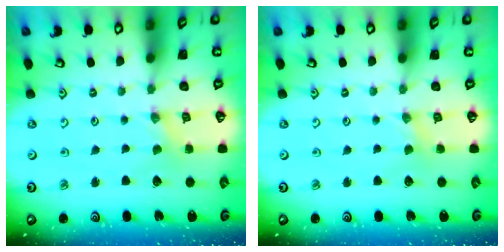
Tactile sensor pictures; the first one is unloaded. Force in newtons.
{"total": 1.1, "press": 1.1, "slide": 0.4}